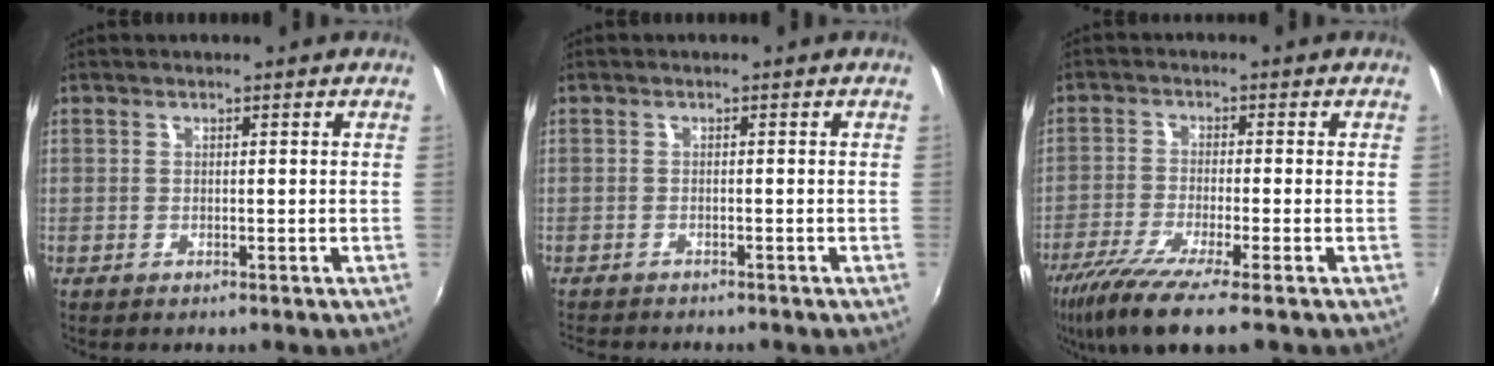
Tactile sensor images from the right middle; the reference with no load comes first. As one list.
[{"total": 3.5, "force": [-3.3, 0.5, 1.1], "torque": [-0.030, -0.017, -0.055]}, {"total": 10.2, "force": [-7.1, 0.5, 7.3], "torque": [-0.166, -0.041, -0.130]}]